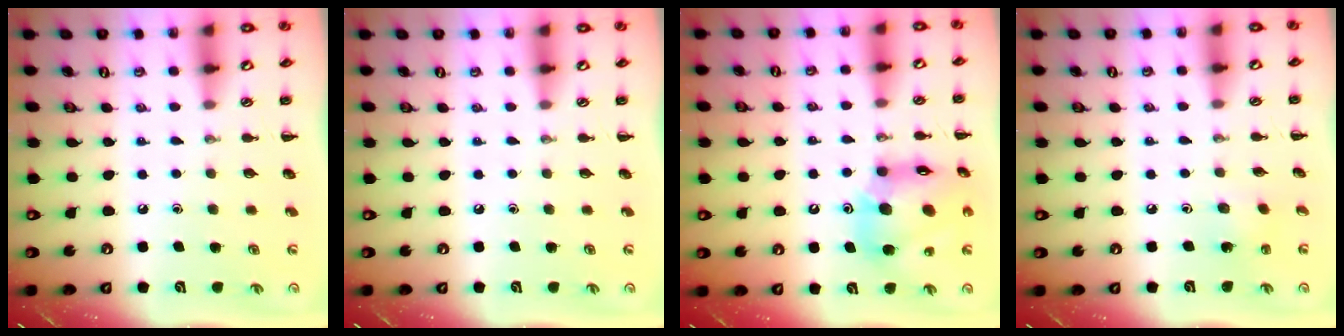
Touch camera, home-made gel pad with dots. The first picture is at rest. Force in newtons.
{"total": 0.0}
{"total": 17.4, "press": 16.9, "slide": 4.0}
{"total": 2.1, "press": 2.0, "slide": 0.8}